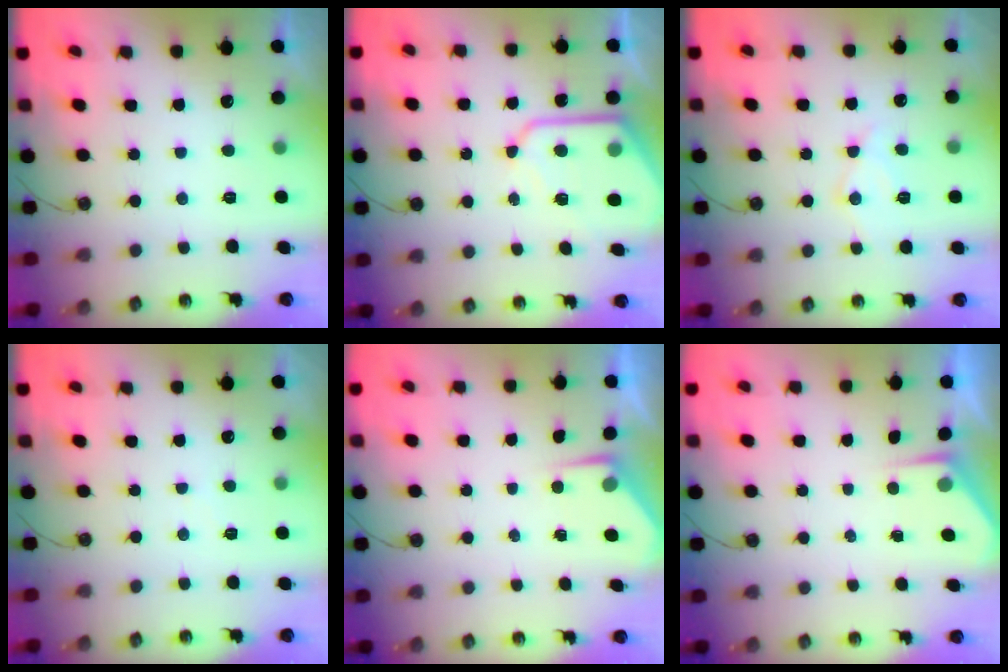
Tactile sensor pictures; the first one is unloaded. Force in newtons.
{"total": 10.7, "press": 10.7, "slide": 0.9}
{"total": 9.0, "press": 9.0, "slide": 0.7}
{"total": 2.5, "press": 2.4, "slide": 0.4}
{"total": 3.1, "press": 3.1, "slide": 0.4}
{"total": 2.7, "press": 2.7, "slide": 0.3}